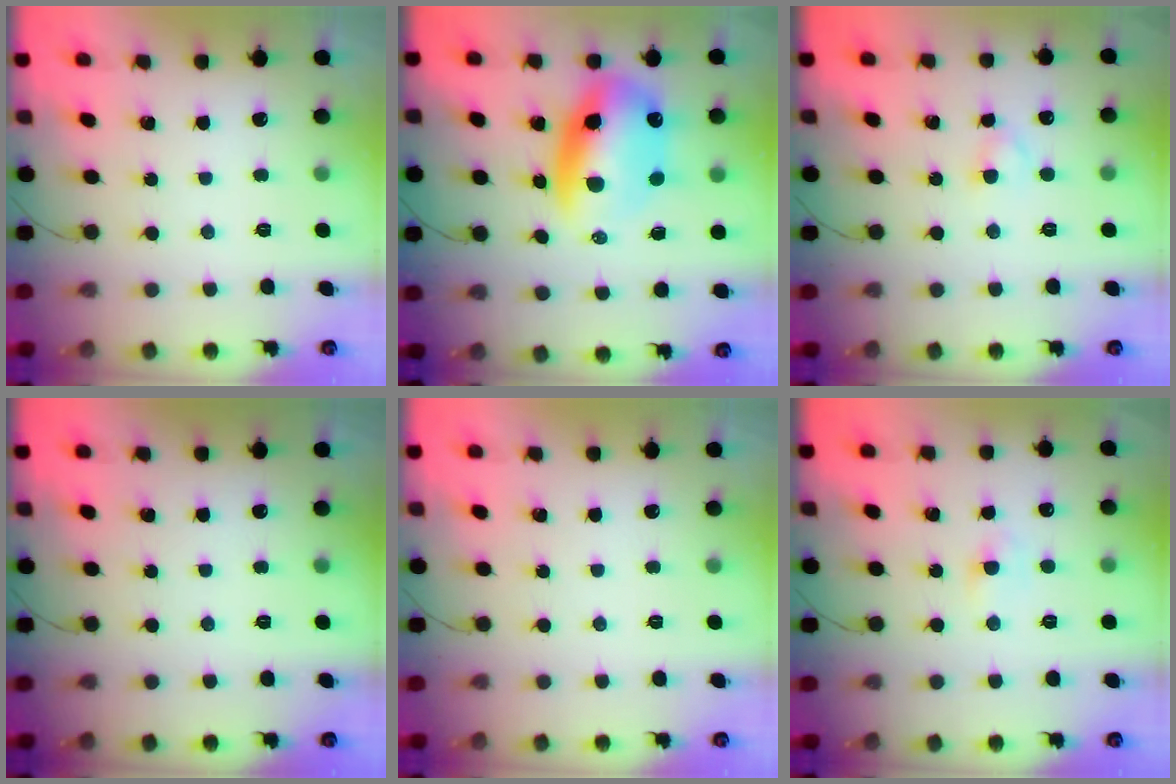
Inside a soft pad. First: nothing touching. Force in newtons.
{"total": 14.5, "press": 14.1, "slide": 3.6}
{"total": 2.8, "press": 2.6, "slide": 1.1}
{"total": 0.0}
{"total": 0.0}
{"total": 2.8, "press": 2.5, "slide": 1.2}